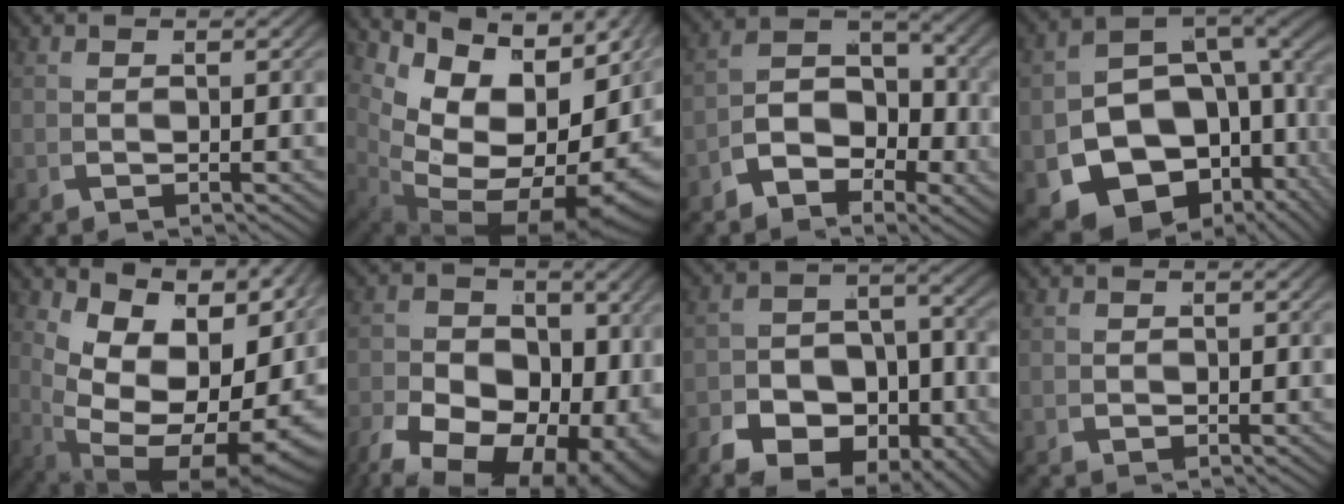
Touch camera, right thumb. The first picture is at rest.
{"total": 19.7, "force": [1.0, 12.8, 14.9], "torque": [-0.261, -0.038, 0.046]}
{"total": 7.2, "force": [-1.2, 5.3, 4.8], "torque": [-0.074, -0.007, -0.029]}
{"total": 20.1, "force": [-4.9, 15.4, 12.1], "torque": [-0.246, -0.076, -0.056]}
{"total": 17.8, "force": [0.6, 11.0, 14.1], "torque": [-0.254, -0.050, 0.044]}
{"total": 15.4, "force": [-4.9, 10.9, 9.7], "torque": [-0.191, -0.077, -0.045]}
{"total": 9.5, "force": [-3.1, 7.0, 5.6], "torque": [-0.087, -0.028, -0.049]}
{"total": 0.7, "force": [0.1, 0.7, -0.1], "torque": [0.002, -0.002, 0.001]}